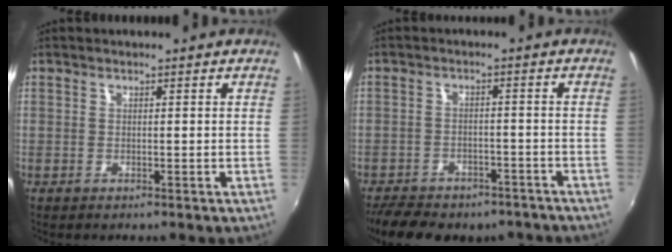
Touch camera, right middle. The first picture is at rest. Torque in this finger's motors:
{"motor_torque": [1.07, -1.07, 0.39, 0.09]}